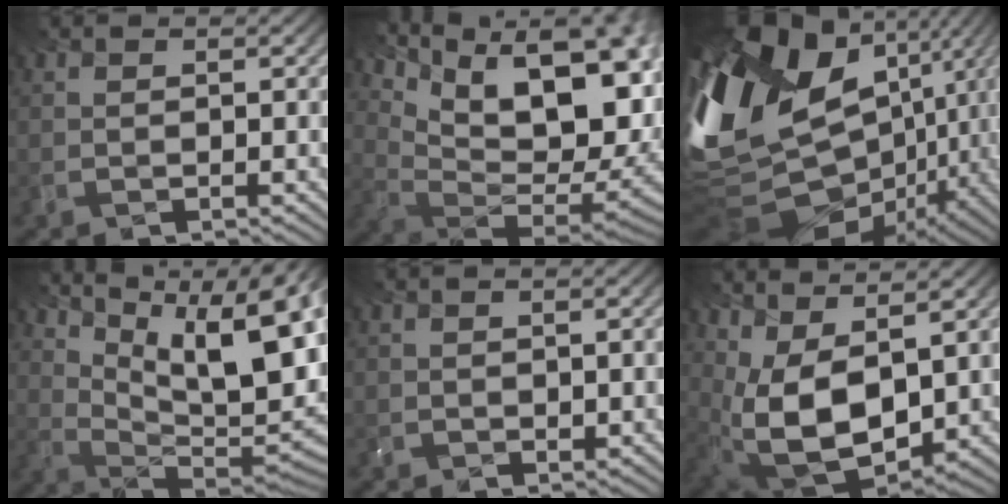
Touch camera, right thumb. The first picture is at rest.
{"total": 16.2, "force": [2.8, 10.5, 12.0], "torque": [-0.193, -0.001, 0.115]}
{"total": 17.9, "force": [-2.7, 13.7, 11.2], "torque": [-0.287, -0.038, -0.010]}
{"total": 14.5, "force": [4.9, 6.0, 12.3], "torque": [-0.194, 0.009, 0.098]}
{"total": 0.6, "force": [-0.4, -0.2, -0.4], "torque": [-0.014, -0.004, 0.010]}
{"total": 12.3, "force": [0.5, 7.2, 10.0], "torque": [-0.233, -0.031, 0.052]}